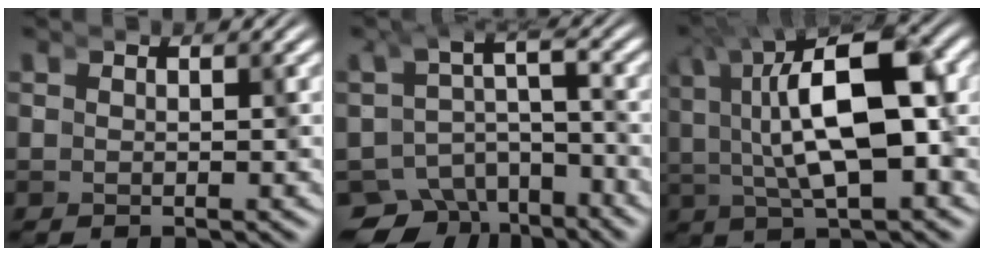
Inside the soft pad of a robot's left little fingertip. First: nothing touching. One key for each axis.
{"total": 8.4, "fx": -5.9, "fy": 5.3, "fz": 2.8, "tx": -0.043, "ty": -0.038, "tz": -0.097}
{"total": 8.5, "fx": -0.3, "fy": 4.4, "fz": 7.3, "tx": -0.120, "ty": -0.013, "tz": -0.004}